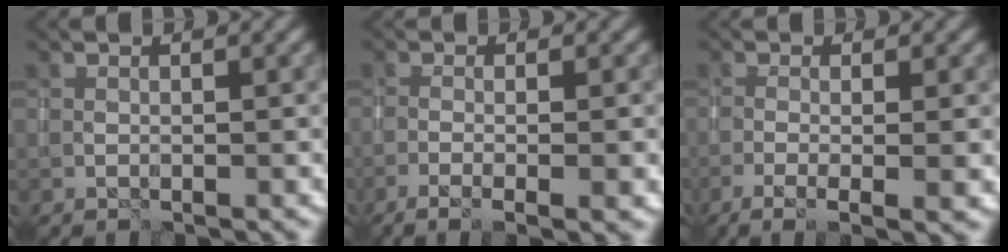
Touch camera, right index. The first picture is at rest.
{"total": 4.5, "force": [-1.4, 1.4, 4.0], "torque": [-0.054, -0.002, -0.026]}
{"total": 5.3, "force": [-1.4, 1.7, 4.9], "torque": [-0.070, -0.009, -0.024]}